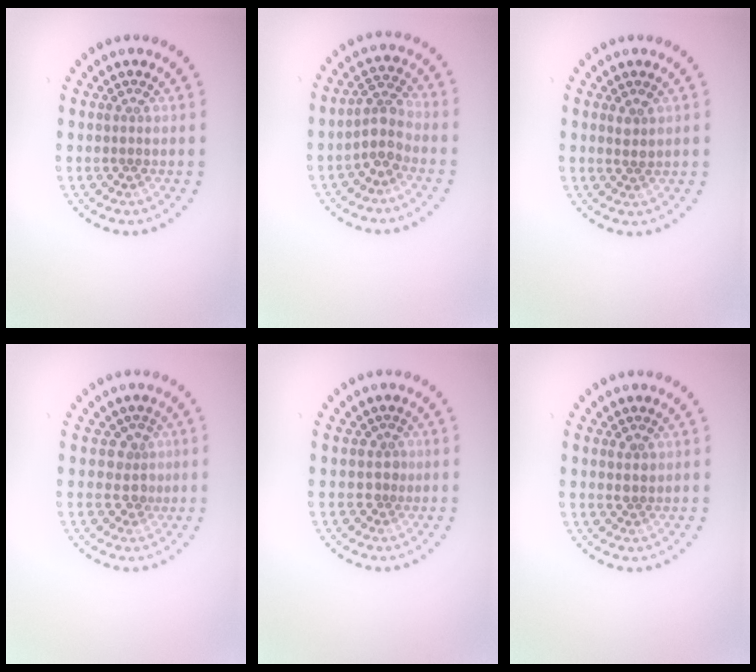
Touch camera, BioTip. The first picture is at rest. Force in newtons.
{"total": 2.5, "press": 2.1, "slide": 1.3}
{"total": 0.8, "press": 0.8, "slide": 0.3}
{"total": 2.0, "press": 1.5, "slide": 1.3}
{"total": 1.0, "press": 0.7, "slide": 0.7}
{"total": 1.1, "press": 1.0, "slide": 0.5}